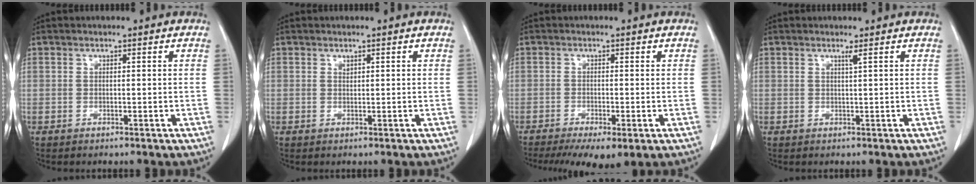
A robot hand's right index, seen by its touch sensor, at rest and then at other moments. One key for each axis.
{"total": 0.6, "fx": 0.5, "fy": 0.3, "fz": 0.4, "tx": -0.005, "ty": -0.002, "tz": 0.009}
{"total": 7.0, "fx": -4.0, "fy": 2.2, "fz": 5.3, "tx": -0.077, "ty": -0.017, "tz": -0.064}
{"total": 0.8, "fx": 0.4, "fy": -0.3, "fz": 0.5, "tx": -0.018, "ty": -0.007, "tz": 0.012}